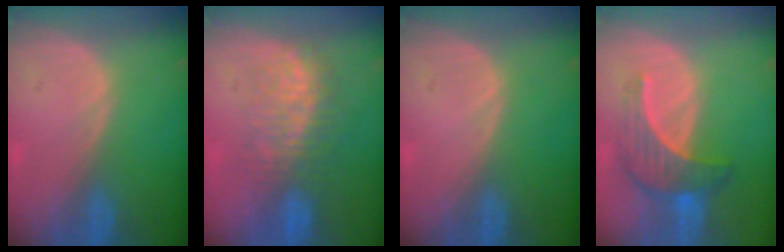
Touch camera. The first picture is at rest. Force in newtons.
{"total": 7.9, "press": 7.6, "slide": 2.1}
{"total": 0.0}
{"total": 7.3, "press": 6.7, "slide": 2.9}